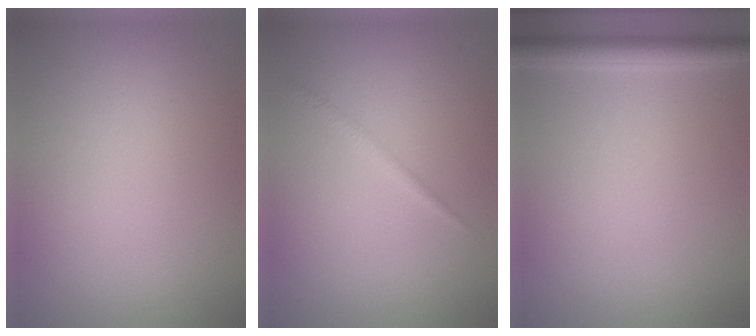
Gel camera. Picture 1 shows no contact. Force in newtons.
{"total": 0.8, "press": 0.8, "slide": 0.1}
{"total": 2.8, "press": 2.8, "slide": 0.2}